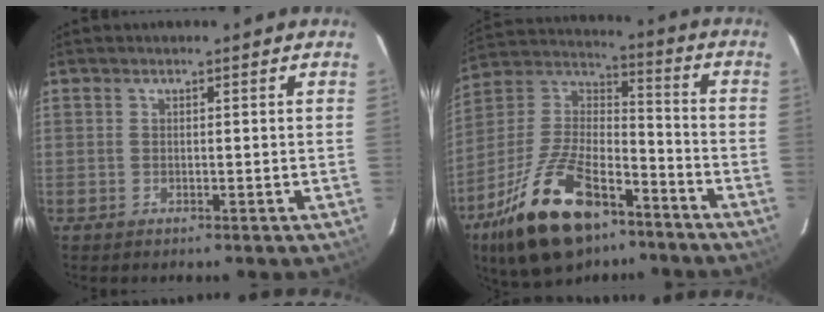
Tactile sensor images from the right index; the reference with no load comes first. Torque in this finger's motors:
{"motor_torque": [1.11, -1.03, 1.01, 0.21]}